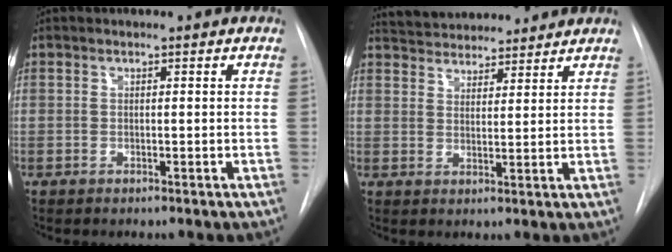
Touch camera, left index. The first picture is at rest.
{"total": 11.4, "force": [10.7, 2.9, 2.6], "torque": [-0.036, 0.022, 0.160]}